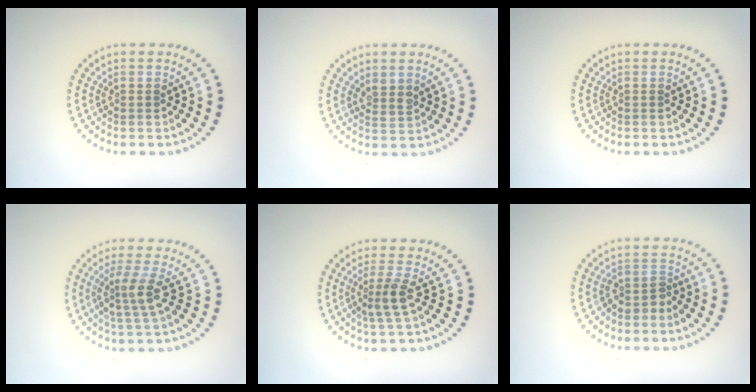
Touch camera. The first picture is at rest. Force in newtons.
{"total": 1.3, "press": 1.1, "slide": 0.6}
{"total": 0.0}
{"total": 2.9, "press": 2.3, "slide": 1.8}
{"total": 2.3, "press": 1.8, "slide": 1.4}
{"total": 1.8, "press": 1.5, "slide": 1.1}